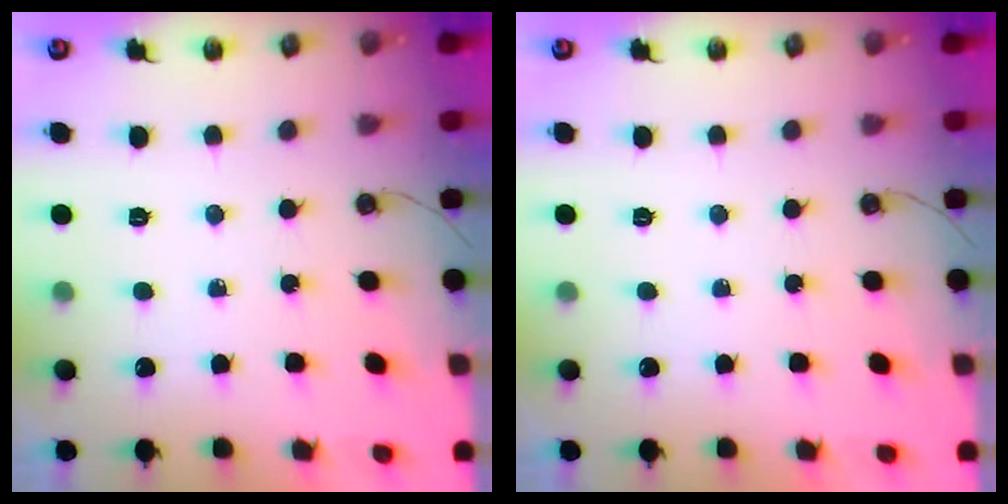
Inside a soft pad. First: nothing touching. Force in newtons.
{"total": 0.0}